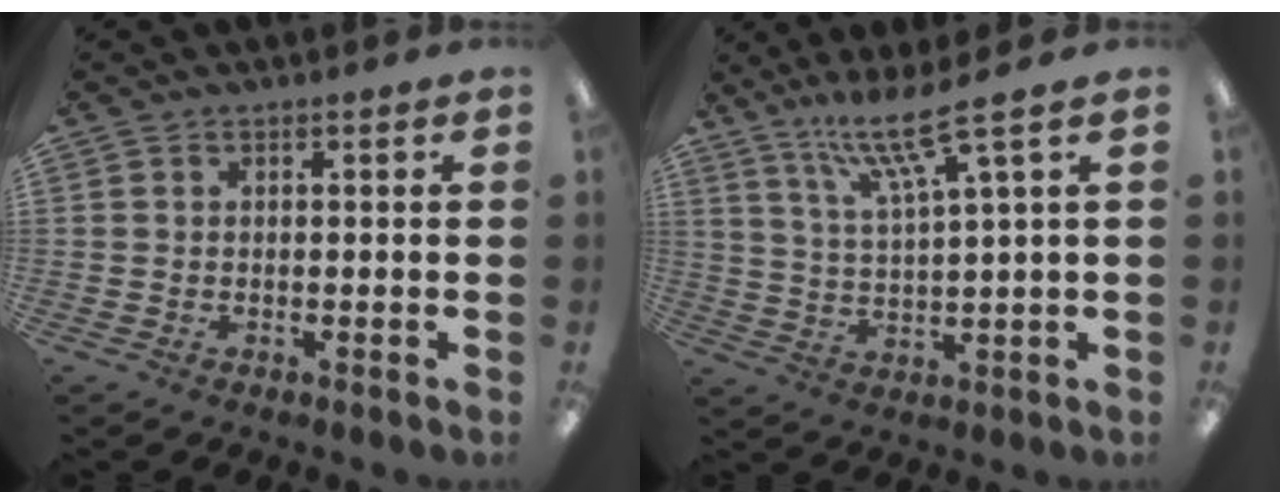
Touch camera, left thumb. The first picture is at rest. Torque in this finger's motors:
{"motor_torque": [0.11, -0.12, -0.21, -0.29, 0.01]}